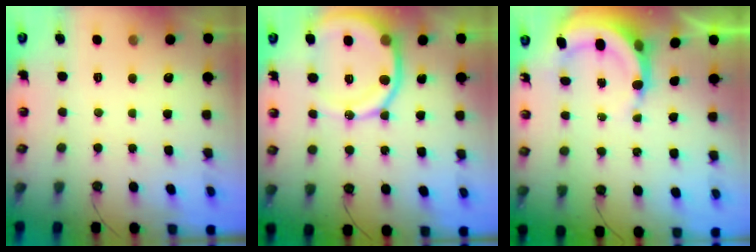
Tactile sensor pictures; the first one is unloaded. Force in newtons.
{"total": 15.8, "press": 15.7, "slide": 2.1}
{"total": 7.3, "press": 7.1, "slide": 1.9}